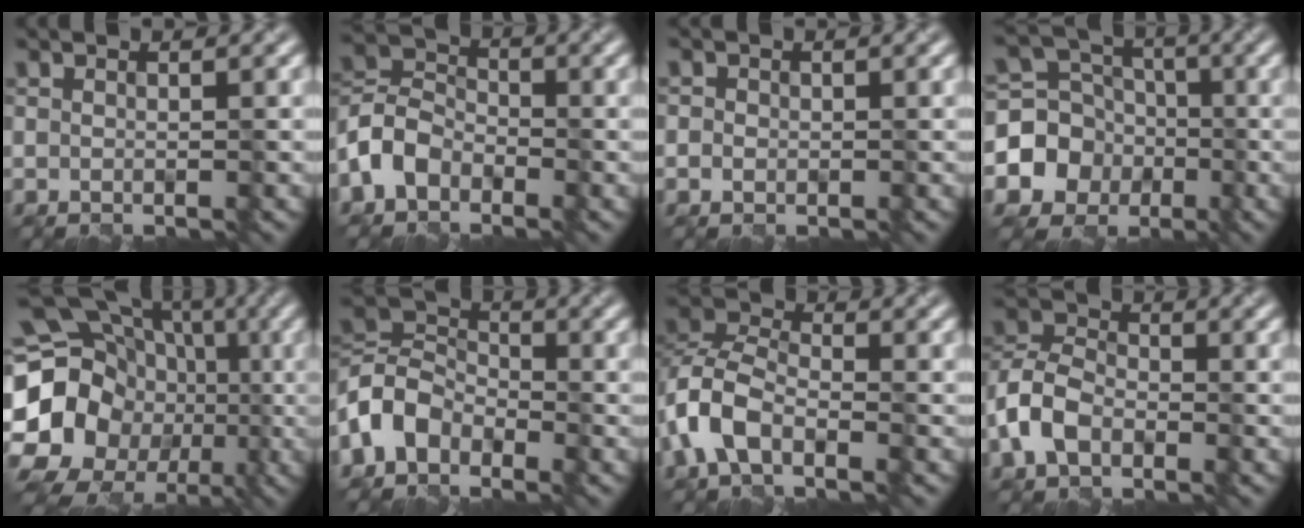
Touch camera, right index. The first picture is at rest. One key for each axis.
{"total": 4.5, "fx": -2.5, "fy": 3.1, "fz": 1.9, "tx": -0.042, "ty": 0.006, "tz": -0.063}
{"total": 1.1, "fx": -0.1, "fy": 1.1, "fz": 0.2, "tx": 0.000, "ty": -0.006, "tz": 0.001}
{"total": 6.4, "fx": -1.9, "fy": 5.8, "fz": 2.0, "tx": -0.028, "ty": 0.001, "tz": -0.055}
{"total": 21.7, "fx": -2.6, "fy": 19.3, "fz": 9.6, "tx": -0.174, "ty": 0.009, "tz": -0.085}
{"total": 5.4, "fx": -3.0, "fy": 3.7, "fz": 2.5, "tx": -0.054, "ty": 0.006, "tz": -0.075}
{"total": 5.3, "fx": -2.7, "fy": 3.1, "fz": 3.4, "tx": -0.068, "ty": 0.005, "tz": -0.063}
{"total": 5.1, "fx": -2.4, "fy": 3.5, "fz": 2.9, "tx": -0.064, "ty": 0.006, "tz": -0.057}